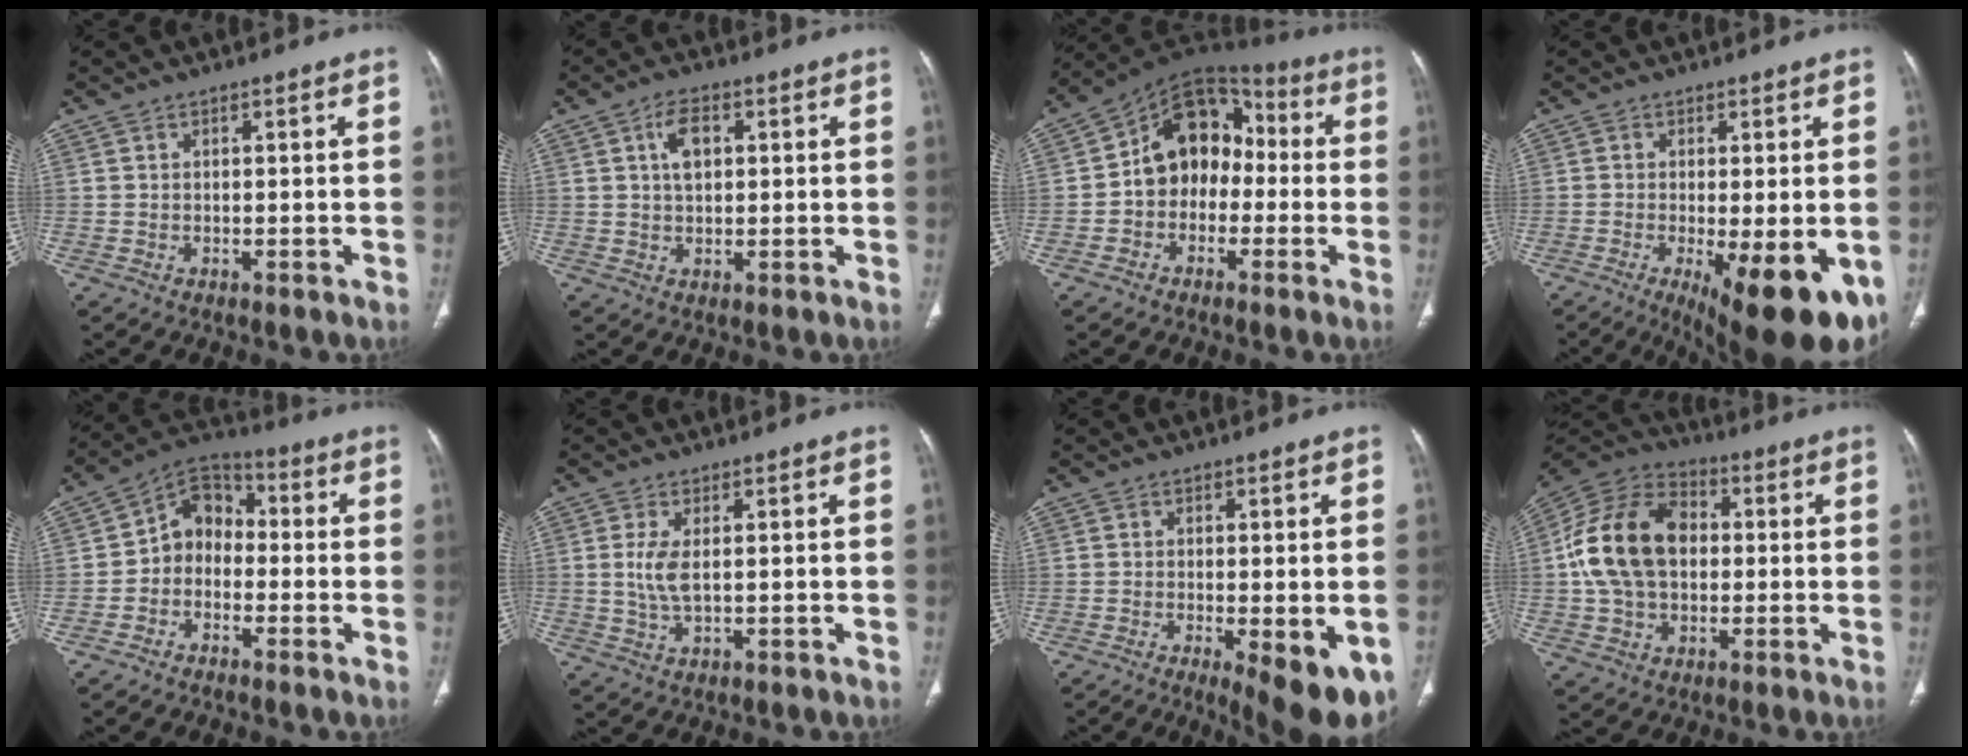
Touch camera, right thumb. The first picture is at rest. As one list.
[{"total": 5.1, "force": [1.4, 3.0, 3.9], "torque": [-0.061, 0.005, 0.023]}, {"total": 13.4, "force": [-1.1, 10.4, 8.5], "torque": [-0.087, 0.052, -0.037]}, {"total": 15.7, "force": [-6.2, 5.1, 13.5], "torque": [-0.152, -0.021, -0.080]}, {"total": 8.3, "force": [-1.5, 6.8, 4.5], "torque": [-0.041, 0.039, -0.051]}, {"total": 4.1, "force": [0.5, 1.5, 3.8], "torque": [-0.095, -0.007, 0.013]}, {"total": 11.7, "force": [-5.2, 3.9, 9.8], "torque": [-0.110, -0.013, -0.068]}, {"total": 18.1, "force": [1.2, 12.8, 12.8], "torque": [-0.221, 0.026, 0.015]}]